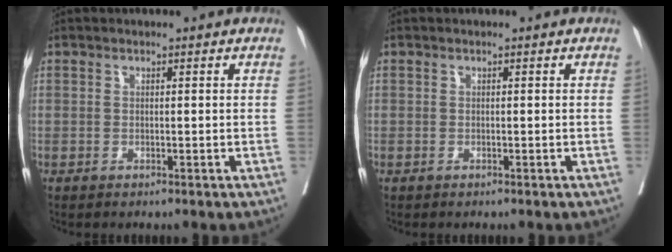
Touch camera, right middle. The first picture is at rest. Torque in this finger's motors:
{"motor_torque": [-0.56, -0.42, -0.28, -0.08]}